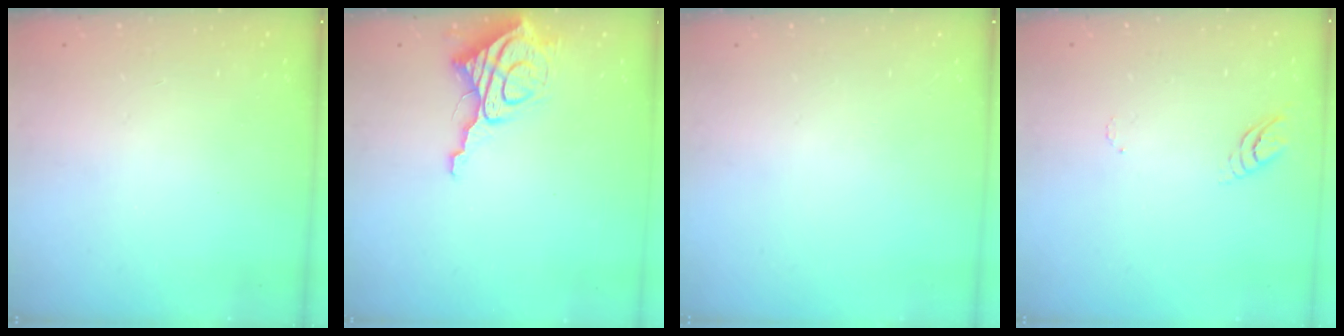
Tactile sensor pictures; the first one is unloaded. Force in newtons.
{"total": 11.7, "press": 11.6, "slide": 1.4}
{"total": 0.0}
{"total": 3.6, "press": 3.6, "slide": 0.3}